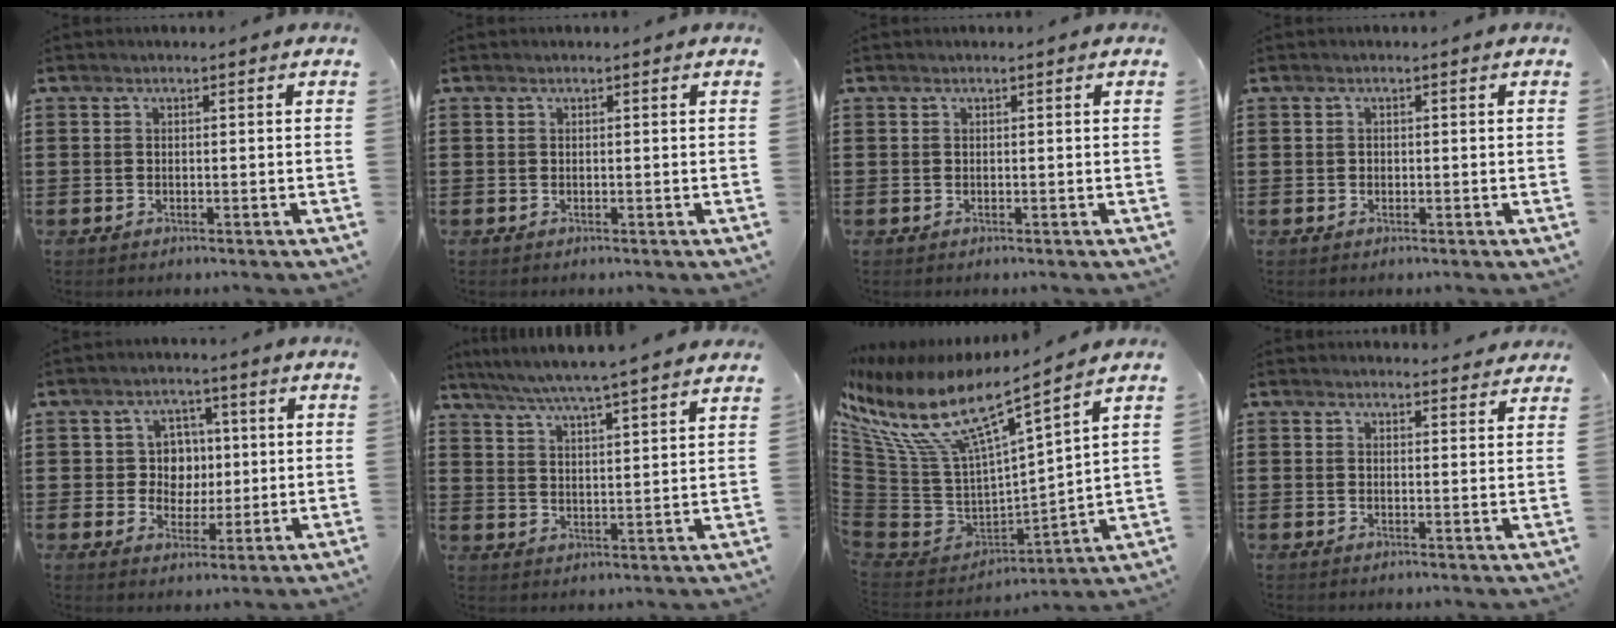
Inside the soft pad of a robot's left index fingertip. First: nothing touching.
{"total": 0.0}
{"total": 0.0}
{"total": 0.6, "force": [-0.1, 0.5, 0.3], "torque": [-0.008, 0.002, -0.002]}
{"total": 5.4, "force": [0.8, 5.0, 2.0], "torque": [-0.047, 0.010, 0.008]}
{"total": 5.5, "force": [5.0, -1.1, 2.0], "torque": [-0.060, -0.035, 0.083]}
{"total": 10.7, "force": [6.6, 2.5, 8.0], "torque": [-0.195, -0.055, 0.101]}
{"total": 2.5, "force": [2.4, 0.1, 0.2], "torque": [-0.003, -0.009, 0.045]}